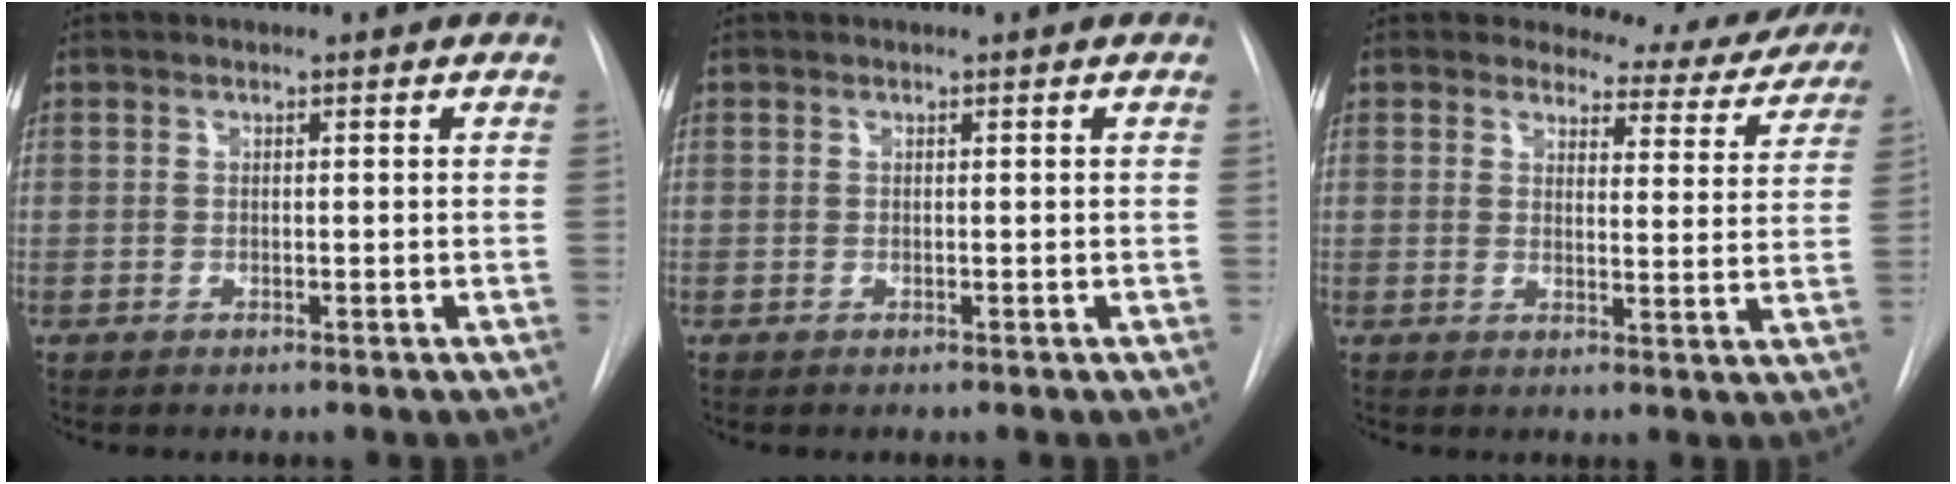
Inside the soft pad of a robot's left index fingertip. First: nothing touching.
{"total": 0.0}
{"total": 9.9, "force": [9.3, 3.4, 0.7], "torque": [0.018, -0.032, 0.087]}